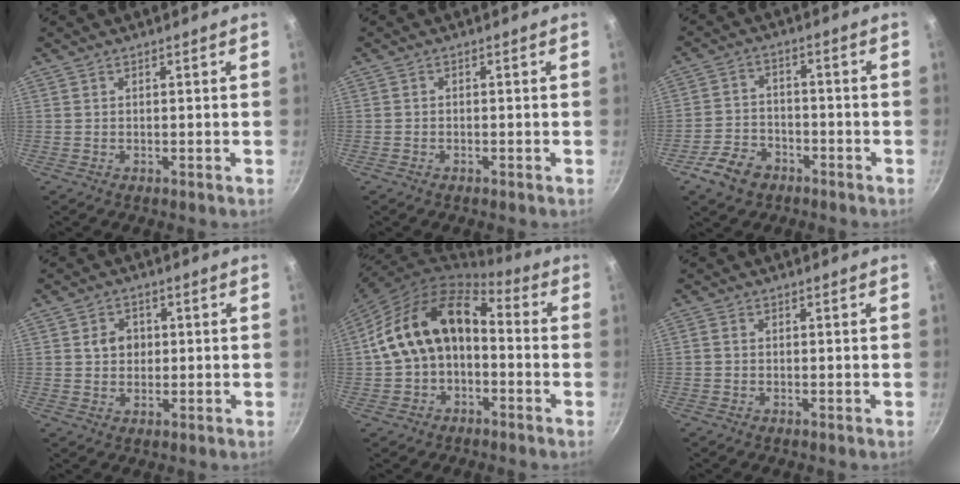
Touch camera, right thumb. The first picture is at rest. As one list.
[{"total": 0.7, "force": [-0.5, 0.4, 0.1], "torque": [-0.007, 0.006, -0.011]}, {"total": 7.7, "force": [-4.6, 5.2, 3.4], "torque": [-0.055, 0.037, -0.087]}, {"total": 4.3, "force": [0.5, 3.7, 2.1], "torque": [-0.012, 0.001, 0.003]}, {"total": 14.8, "force": [-0.9, 10.3, 10.6], "torque": [-0.167, 0.057, -0.021]}, {"total": 0.8, "force": [-0.3, 0.7, 0.4], "torque": [-0.006, 0.003, -0.007]}]